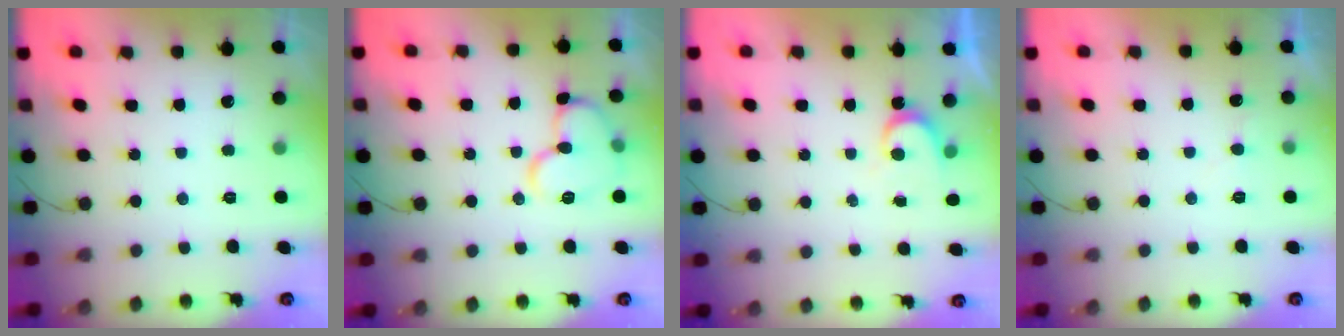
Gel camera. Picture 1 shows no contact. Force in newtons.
{"total": 11.3, "press": 11.3, "slide": 0.6}
{"total": 3.5, "press": 3.5, "slide": 0.3}
{"total": 3.3, "press": 3.3, "slide": 0.3}